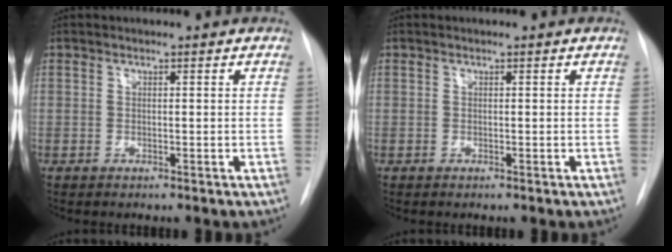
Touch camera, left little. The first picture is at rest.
{"total": 0.0}